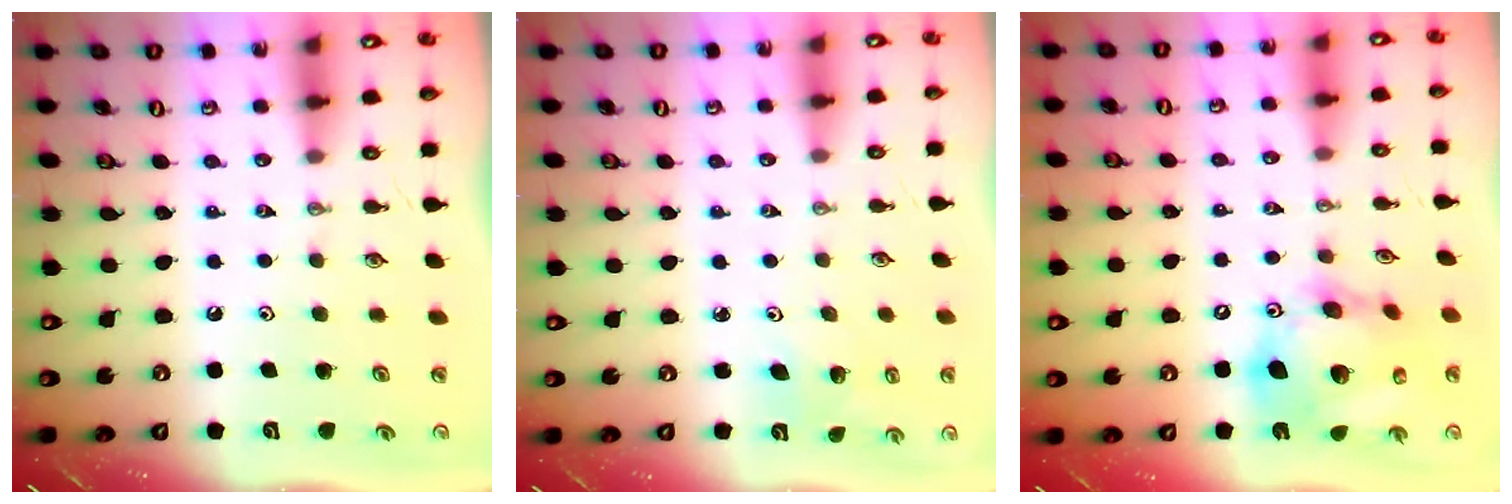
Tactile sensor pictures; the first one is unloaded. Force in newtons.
{"total": 2.8, "press": 2.4, "slide": 1.5}
{"total": 18.8, "press": 18.6, "slide": 2.5}